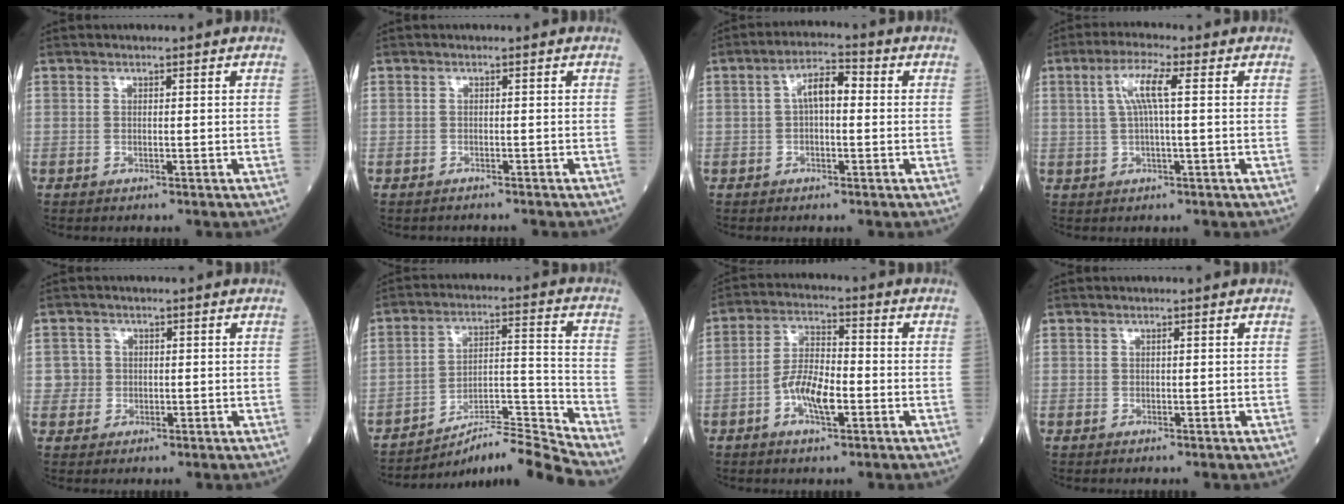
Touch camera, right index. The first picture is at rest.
{"total": 1.1, "force": [-1.0, 0.4, -0.3], "torque": [-0.004, -0.001, -0.019]}
{"total": 4.9, "force": [0.4, 1.8, 4.5], "torque": [-0.081, 0.021, 0.003]}
{"total": 5.3, "force": [1.1, 0.2, 5.2], "torque": [-0.109, 0.012, 0.024]}
{"total": 2.3, "force": [0.0, 2.3, -0.1], "torque": [0.008, 0.006, -0.002]}
{"total": 10.2, "force": [-9.6, -2.4, 2.3], "torque": [-0.034, 0.039, -0.162]}
{"total": 7.2, "force": [-2.6, 2.3, 6.3], "torque": [-0.131, 0.005, -0.050]}
{"total": 0.0}